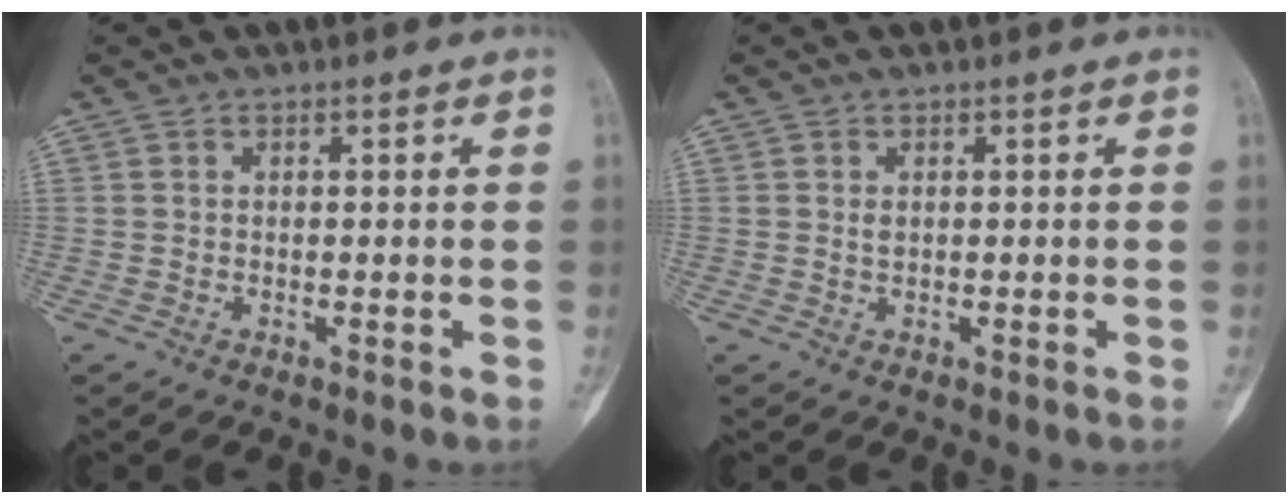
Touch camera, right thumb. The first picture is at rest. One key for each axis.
{"total": 0.8, "fx": 0.2, "fy": 0.5, "fz": 0.5, "tx": -0.006, "ty": 0.000, "tz": 0.004}